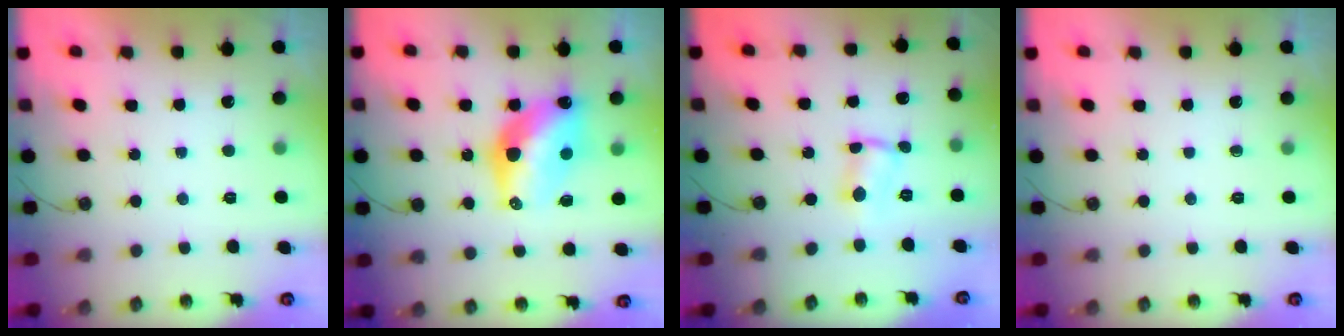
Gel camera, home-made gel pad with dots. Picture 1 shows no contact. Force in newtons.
{"total": 13.3, "press": 13.3, "slide": 0.9}
{"total": 2.9, "press": 1.4, "slide": 2.5}
{"total": 0.0}